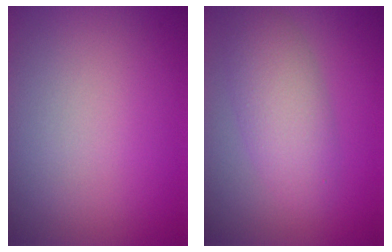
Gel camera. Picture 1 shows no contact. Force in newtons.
{"total": 4.4, "press": 4.4, "slide": 0.3}